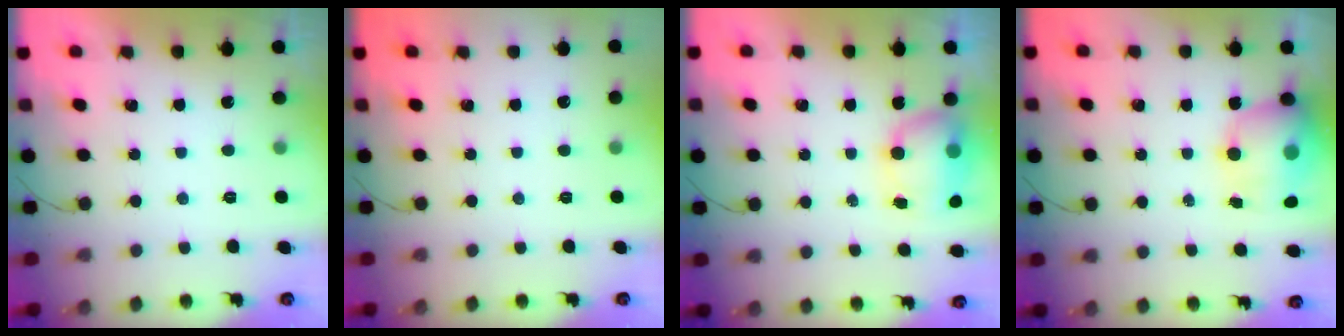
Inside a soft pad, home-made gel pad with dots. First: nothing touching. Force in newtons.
{"total": 0.0}
{"total": 8.4, "press": 8.1, "slide": 2.3}
{"total": 13.1, "press": 12.7, "slide": 3.2}